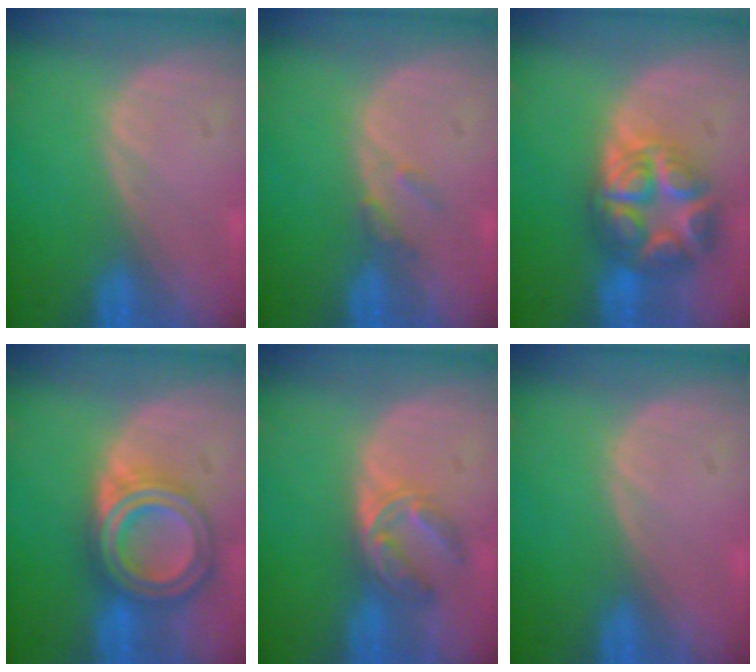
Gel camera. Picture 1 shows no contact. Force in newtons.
{"total": 1.6, "press": 1.6, "slide": 0.2}
{"total": 8.8, "press": 8.8, "slide": 0.6}
{"total": 7.8, "press": 7.8, "slide": 0.5}
{"total": 5.7, "press": 4.7, "slide": 3.3}
{"total": 0.0}